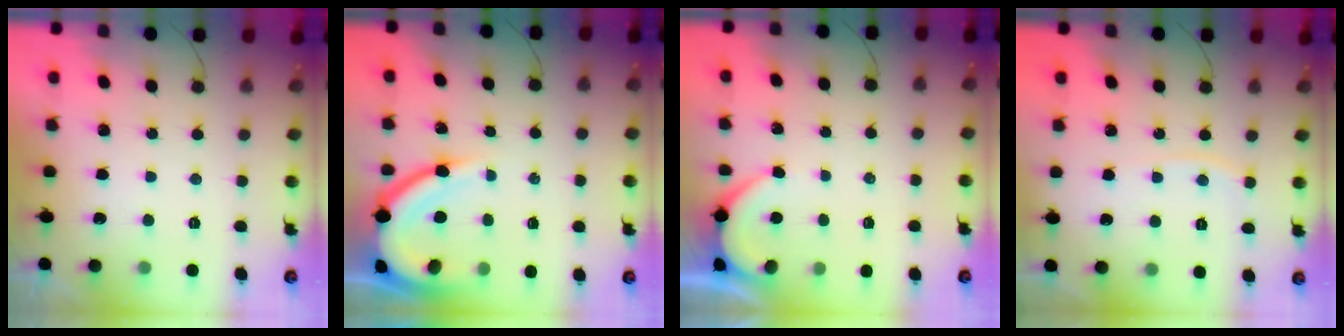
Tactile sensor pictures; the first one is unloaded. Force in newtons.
{"total": 10.7, "press": 10.6, "slide": 1.1}
{"total": 1.7, "press": 1.6, "slide": 0.4}
{"total": 4.1, "press": 4.1, "slide": 0.3}